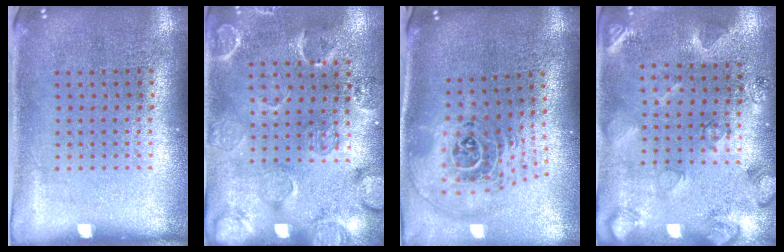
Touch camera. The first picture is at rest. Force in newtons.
{"total": 2.8, "press": 1.8, "slide": 2.1}
{"total": 2.6, "press": 1.9, "slide": 1.8}
{"total": 2.1, "press": 2.0, "slide": 0.7}